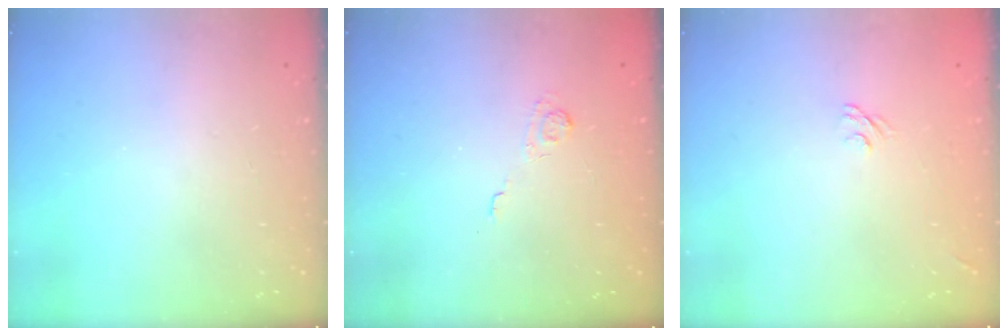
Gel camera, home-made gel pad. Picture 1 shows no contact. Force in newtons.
{"total": 2.0, "press": 1.5, "slide": 1.3}
{"total": 7.4, "press": 7.3, "slide": 1.2}